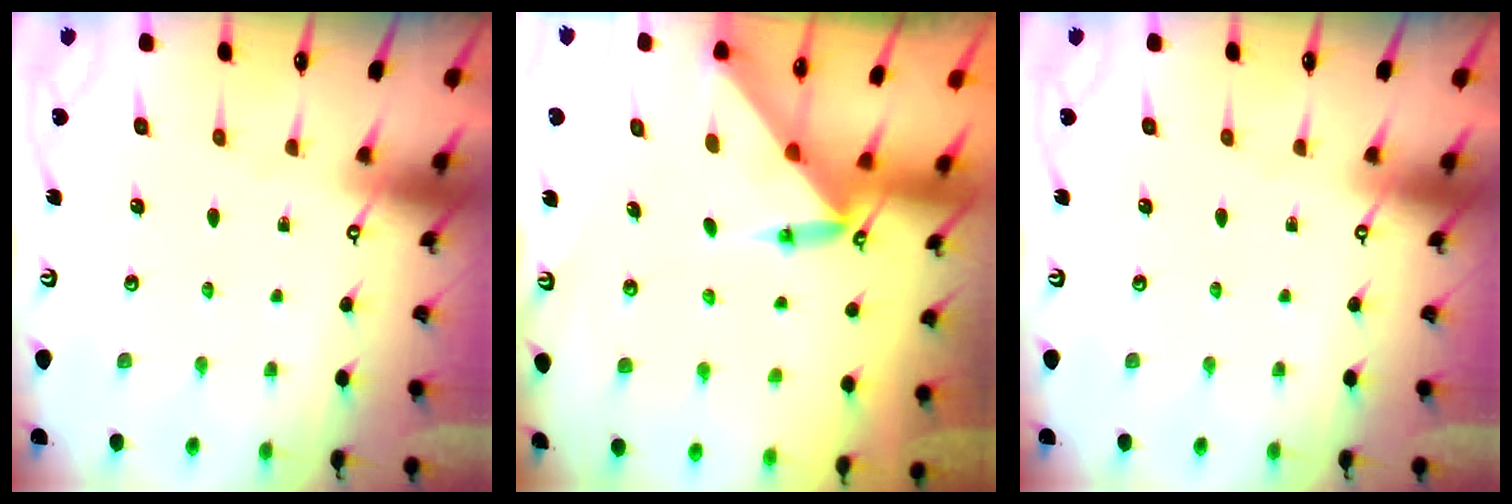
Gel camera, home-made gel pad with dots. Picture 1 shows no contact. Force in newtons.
{"total": 3.9, "press": 3.9, "slide": 0.4}
{"total": 0.0}